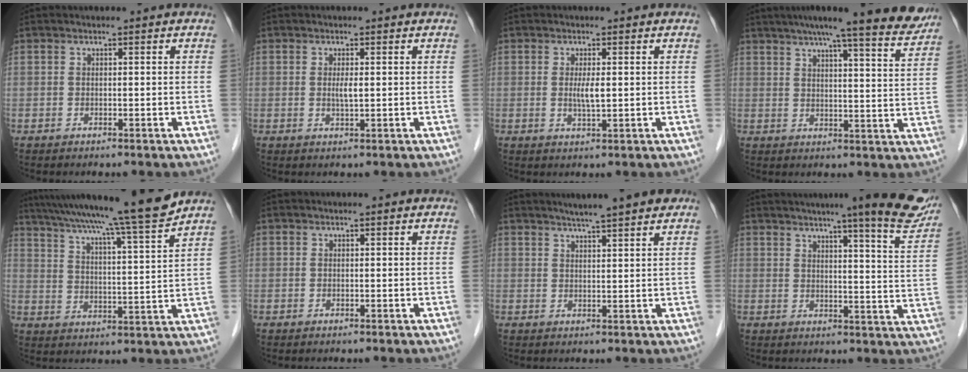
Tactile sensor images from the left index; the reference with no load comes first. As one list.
[{"total": 1.8, "force": [0.2, 0.2, 1.7], "torque": [-0.037, -0.002, 0.004]}, {"total": 2.6, "force": [0.2, 0.3, 2.6], "torque": [-0.053, -0.004, 0.006]}, {"total": 17.1, "force": [15.0, 0.9, 8.2], "torque": [-0.106, -0.018, 0.186]}, {"total": 18.0, "force": [15.6, -2.0, 8.8], "torque": [-0.150, -0.019, 0.231]}, {"total": 0.0}, {"total": 7.1, "force": [5.7, -0.1, 4.2], "torque": [-0.064, 0.017, 0.077]}, {"total": 17.0, "force": [13.4, 0.3, 10.5], "torque": [-0.122, -0.027, 0.149]}]